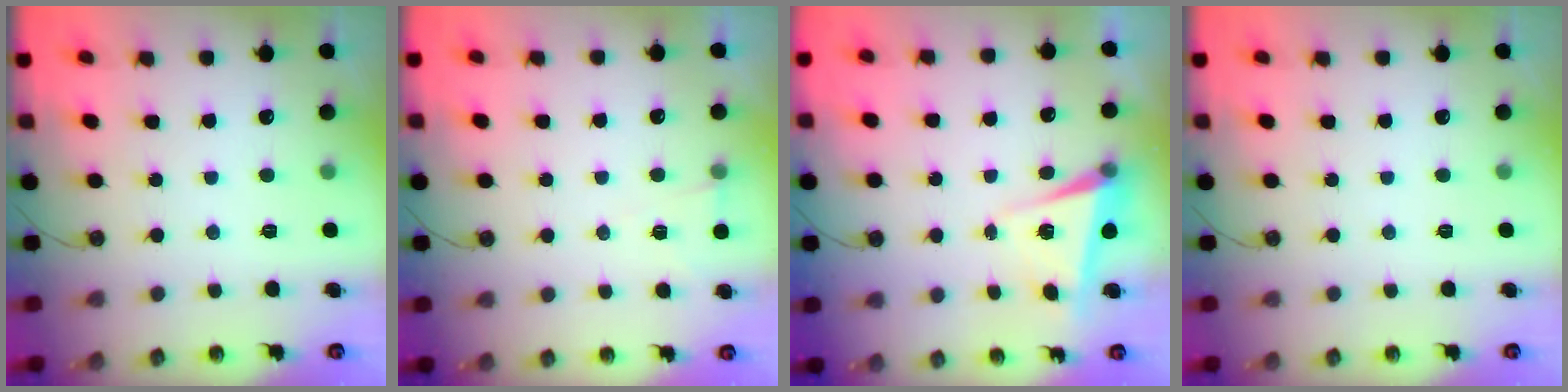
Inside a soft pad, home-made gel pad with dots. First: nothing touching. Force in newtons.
{"total": 5.0, "press": 2.4, "slide": 4.4}
{"total": 5.9, "press": 5.7, "slide": 1.5}
{"total": 0.0}